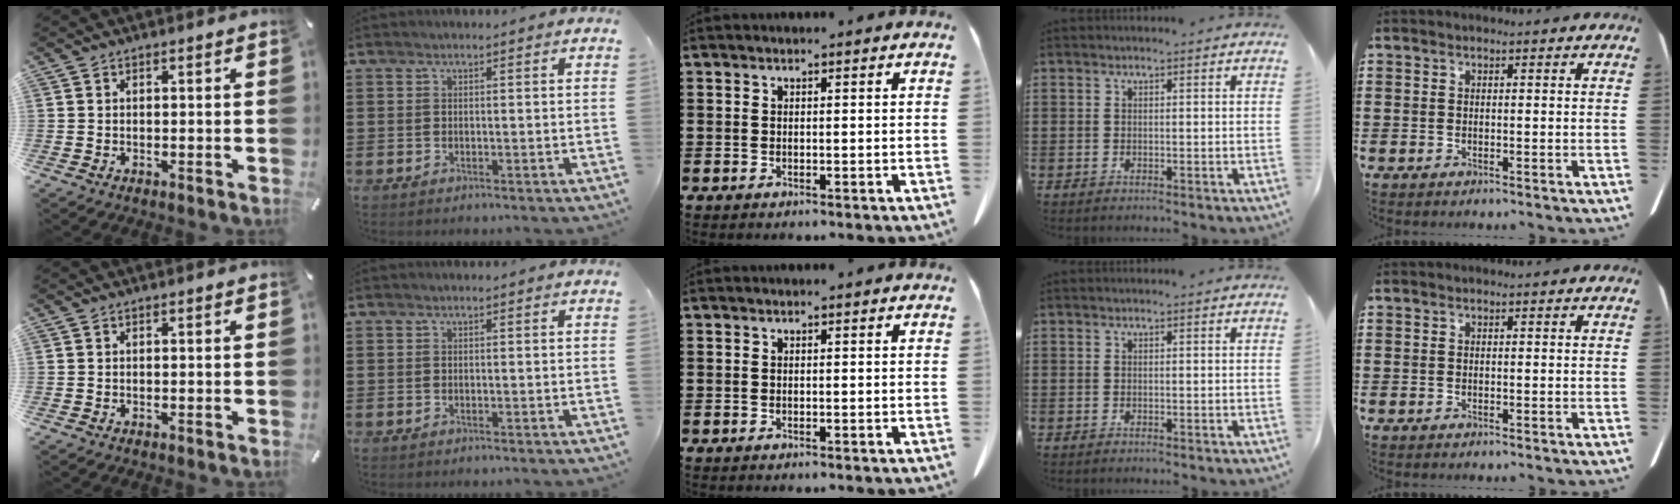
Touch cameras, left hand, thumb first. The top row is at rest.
{}